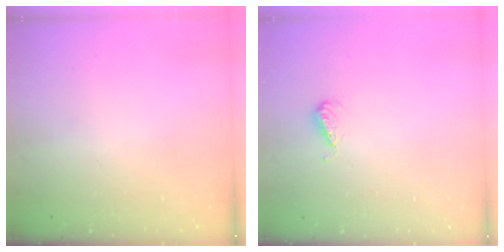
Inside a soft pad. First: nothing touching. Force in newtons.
{"total": 4.0, "press": 3.8, "slide": 1.2}